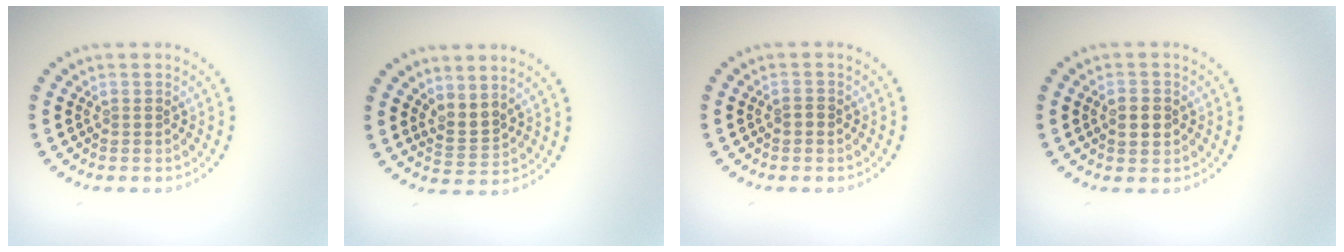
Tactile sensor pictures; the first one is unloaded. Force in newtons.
{"total": 2.0, "press": 1.5, "slide": 1.3}
{"total": 0.8, "press": 0.8, "slide": 0.1}
{"total": 2.5, "press": 2.5, "slide": 0.0}